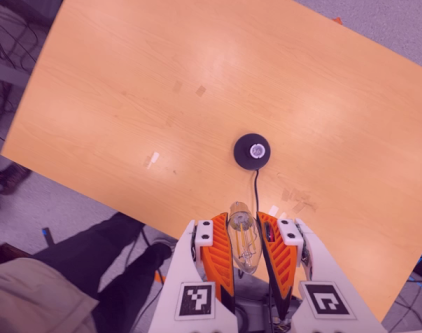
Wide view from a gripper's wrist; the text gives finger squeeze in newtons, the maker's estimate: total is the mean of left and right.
{"total": 20.5, "left": 22.1, "right": 18.9}